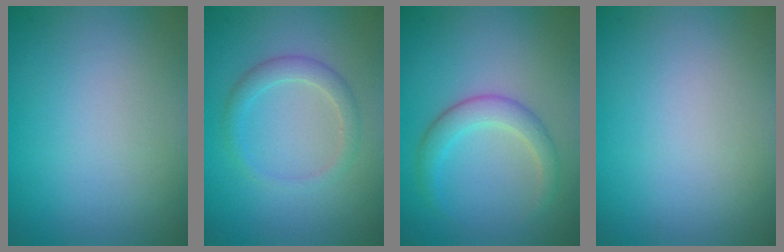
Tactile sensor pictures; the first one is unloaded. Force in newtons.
{"total": 2.2, "press": 2.2, "slide": 0.1}
{"total": 2.7, "press": 2.7, "slide": 0.2}
{"total": 0.0}